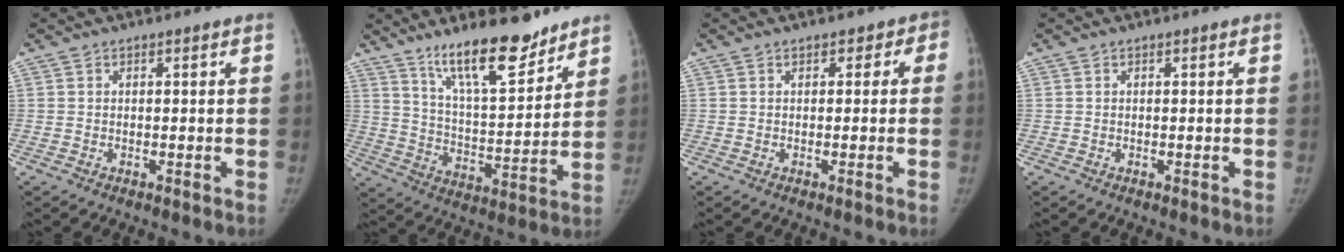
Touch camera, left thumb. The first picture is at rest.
{"total": 15.8, "force": [11.9, 4.5, 9.5], "torque": [-0.127, -0.082, 0.206]}
{"total": 2.0, "force": [0.2, 1.8, 0.8], "torque": [0.018, 0.008, -0.007]}
{"total": 0.0}